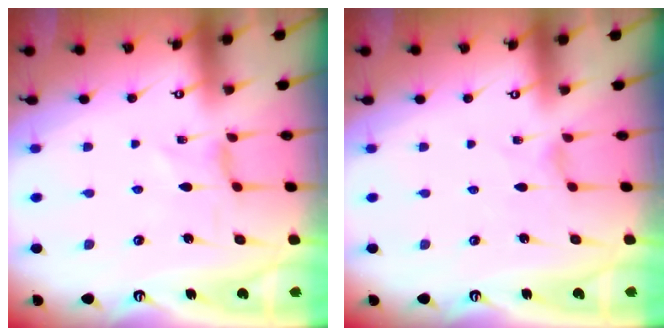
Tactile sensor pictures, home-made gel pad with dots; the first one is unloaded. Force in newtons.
{"total": 0.0}